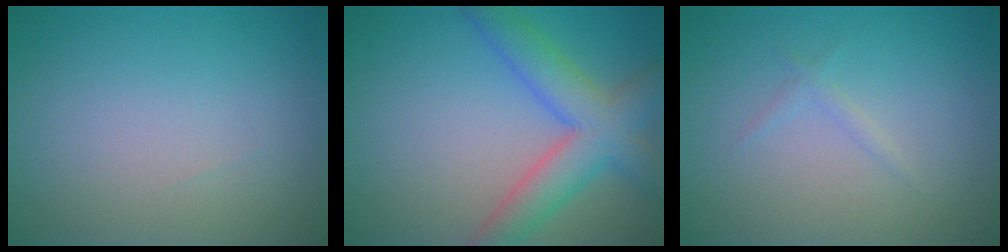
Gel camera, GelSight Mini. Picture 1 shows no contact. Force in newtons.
{"total": 6.2, "press": 6.2, "slide": 0.4}
{"total": 0.8, "press": 0.8, "slide": 0.1}